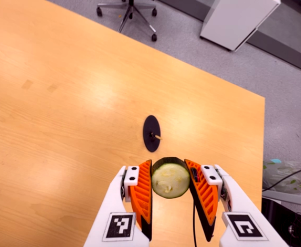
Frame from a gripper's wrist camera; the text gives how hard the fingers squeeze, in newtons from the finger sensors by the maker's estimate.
{"total": 9.5, "left": 8.8, "right": 10.2}